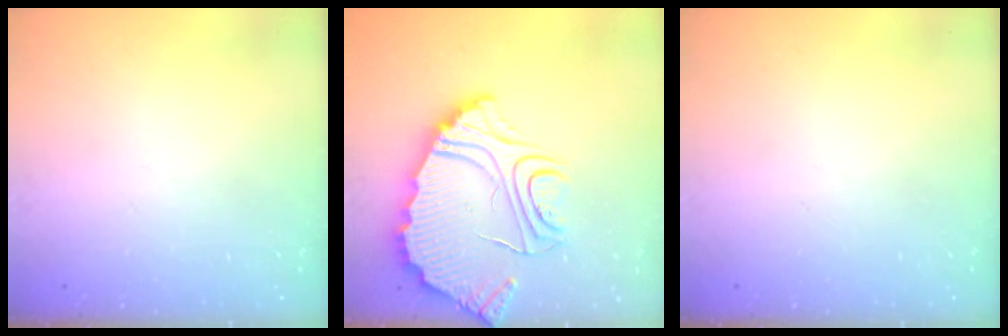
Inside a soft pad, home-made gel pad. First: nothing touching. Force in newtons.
{"total": 12.4, "press": 12.4, "slide": 1.2}
{"total": 0.0}